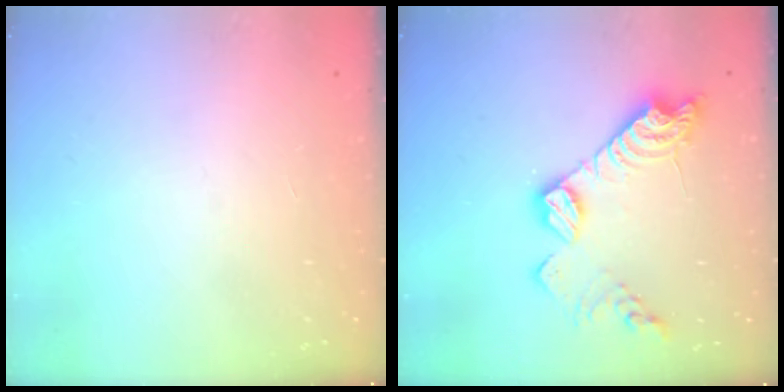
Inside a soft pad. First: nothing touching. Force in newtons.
{"total": 14.8, "press": 14.8, "slide": 0.8}